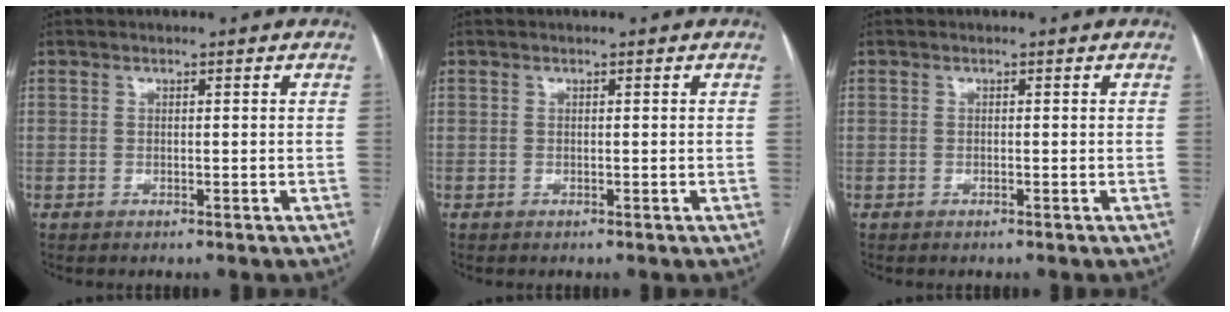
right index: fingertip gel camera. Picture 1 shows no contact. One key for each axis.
{"total": 0.0}
{"total": 0.0}